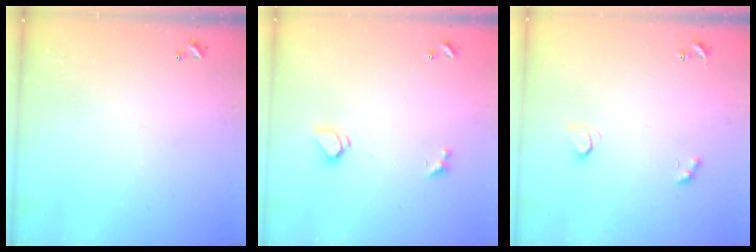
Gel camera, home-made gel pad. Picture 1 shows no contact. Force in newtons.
{"total": 1.7, "press": 1.6, "slide": 0.5}
{"total": 2.0, "press": 1.9, "slide": 0.5}